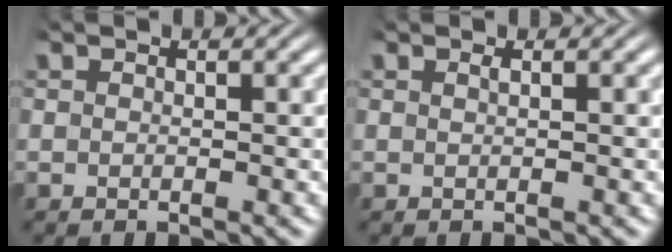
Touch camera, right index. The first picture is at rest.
{"total": 0.5, "force": [0.1, -0.4, 0.3], "torque": [-0.004, -0.002, 0.005]}